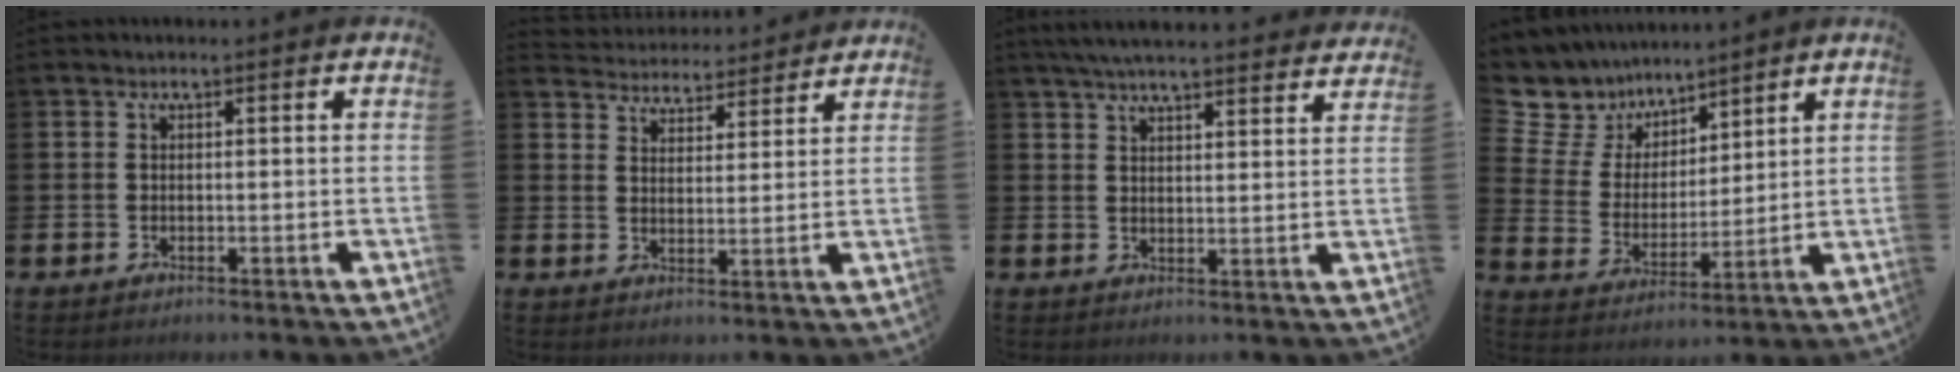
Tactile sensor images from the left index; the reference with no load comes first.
{"total": 4.5, "force": [4.4, 0.7, -0.6], "torque": [-0.006, -0.036, 0.077]}
{"total": 5.4, "force": [5.2, 0.4, 1.3], "torque": [-0.039, -0.024, 0.094]}
{"total": 7.2, "force": [6.1, 3.8, 0.1], "torque": [-0.059, -0.049, 0.111]}